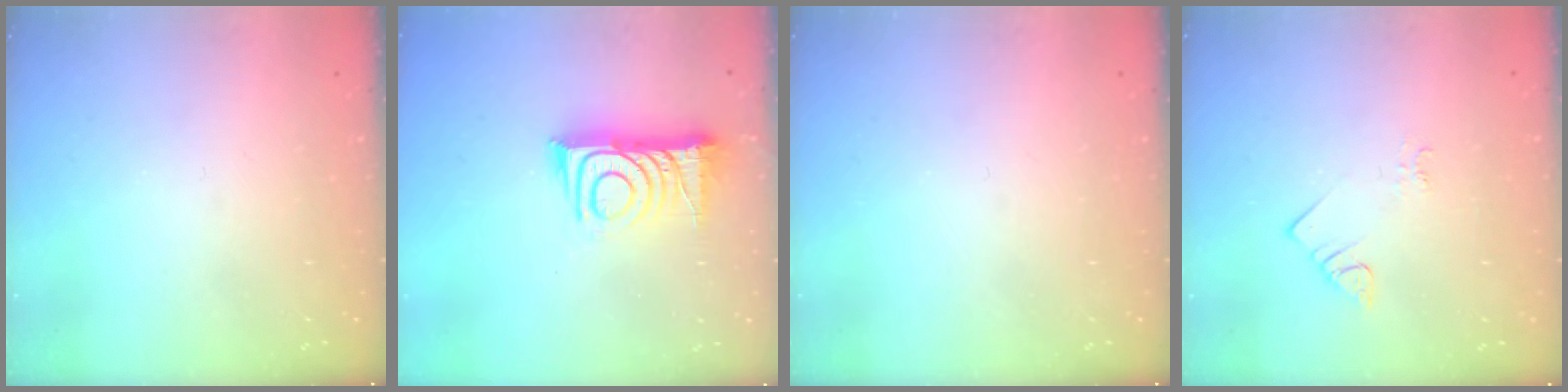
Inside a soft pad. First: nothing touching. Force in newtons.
{"total": 13.1, "press": 13.0, "slide": 0.9}
{"total": 0.0}
{"total": 2.1, "press": 2.1, "slide": 0.4}